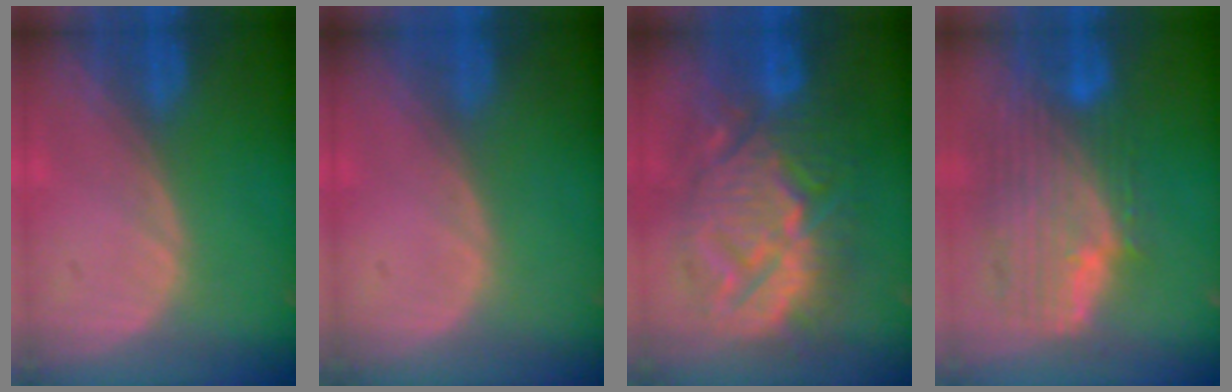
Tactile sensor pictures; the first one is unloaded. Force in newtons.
{"total": 0.0}
{"total": 13.7, "press": 13.6, "slide": 1.3}
{"total": 11.6, "press": 9.9, "slide": 6.1}